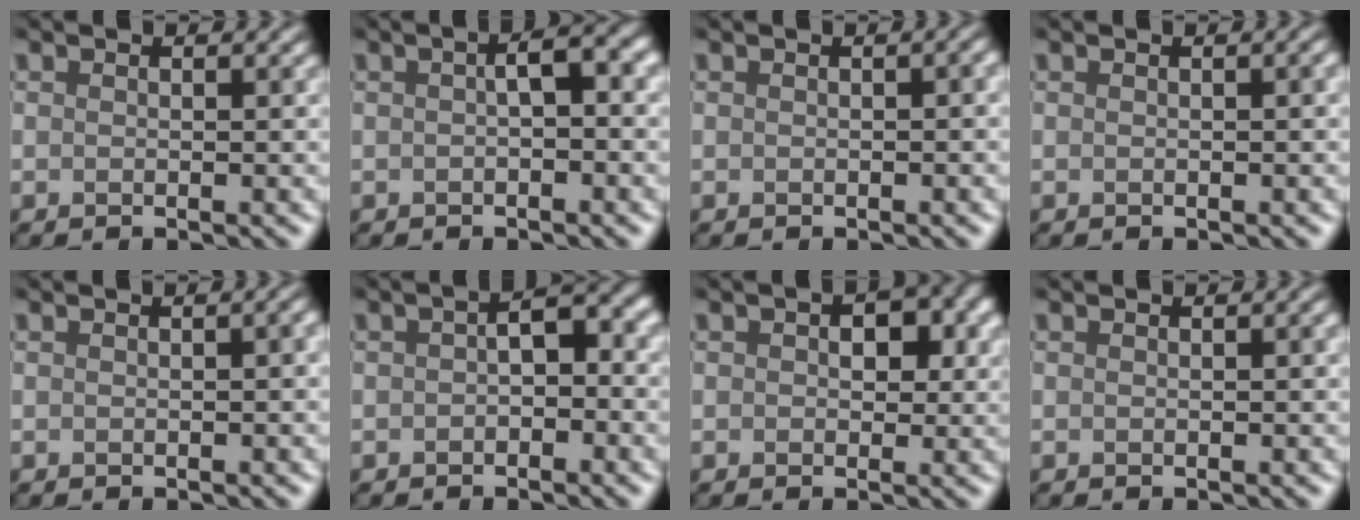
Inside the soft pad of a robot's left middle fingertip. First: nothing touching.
{"total": 2.2, "force": [-0.3, 0.5, 2.1], "torque": [-0.037, 0.011, -0.009]}
{"total": 2.1, "force": [-0.5, 1.1, 1.7], "torque": [-0.008, 0.012, -0.010]}
{"total": 1.1, "force": [-0.3, 0.5, 1.0], "torque": [-0.004, 0.007, -0.008]}
{"total": 2.2, "force": [-0.5, 1.1, 1.8], "torque": [-0.007, 0.012, -0.012]}
{"total": 2.5, "force": [-0.8, 1.2, 2.0], "torque": [-0.027, 0.013, -0.021]}
{"total": 3.0, "force": [0.6, 2.1, 2.1], "torque": [-0.006, 0.007, 0.001]}
{"total": 0.7, "force": [-0.1, 0.3, 0.6], "torque": [-0.006, 0.004, -0.004]}